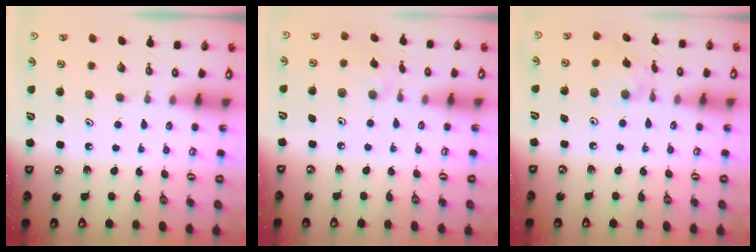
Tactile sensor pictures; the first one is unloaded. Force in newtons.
{"total": 3.8, "press": 3.7, "slide": 0.6}
{"total": 3.6, "press": 3.6, "slide": 0.4}